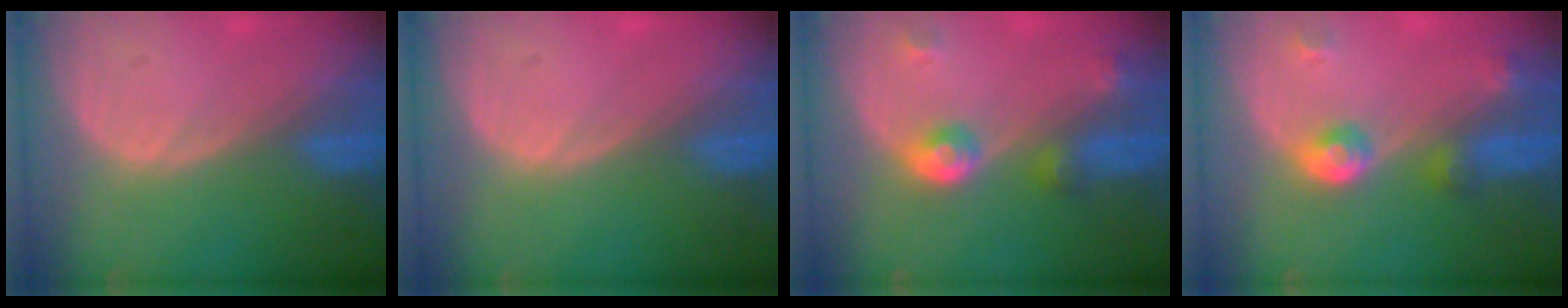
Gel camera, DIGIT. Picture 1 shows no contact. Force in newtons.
{"total": 0.0}
{"total": 4.8, "press": 4.4, "slide": 2.0}
{"total": 4.8, "press": 4.4, "slide": 2.0}